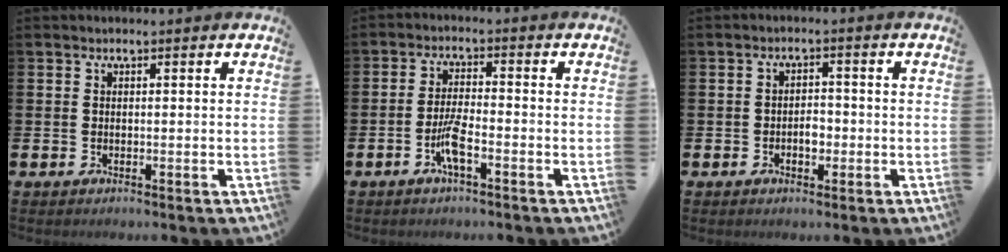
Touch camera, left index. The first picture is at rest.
{"total": 4.1, "force": [-1.9, 0.8, 3.6], "torque": [-0.082, 0.003, -0.037]}
{"total": 2.1, "force": [-0.7, 1.3, 1.5], "torque": [-0.020, 0.002, -0.016]}